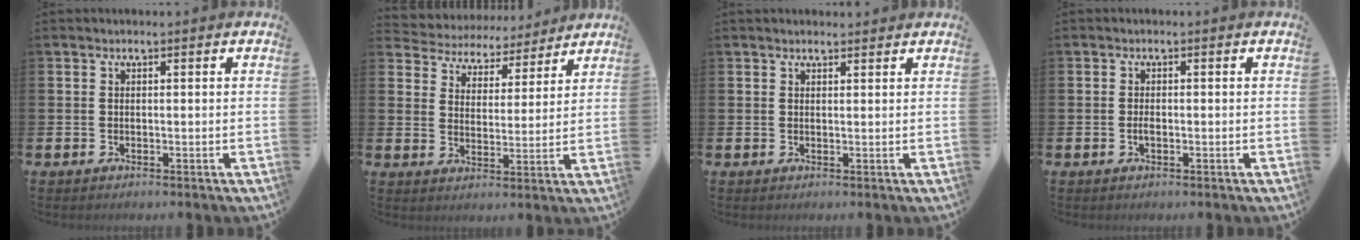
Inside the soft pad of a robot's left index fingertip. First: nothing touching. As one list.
[{"total": 5.0, "force": [4.5, 2.0, -0.5], "torque": [-0.021, -0.041, 0.075]}, {"total": 1.3, "force": [1.2, 0.3, 0.3], "torque": [0.004, -0.001, 0.020]}, {"total": 1.1, "force": [-0.3, 0.5, 1.0], "torque": [-0.017, 0.001, -0.007]}]